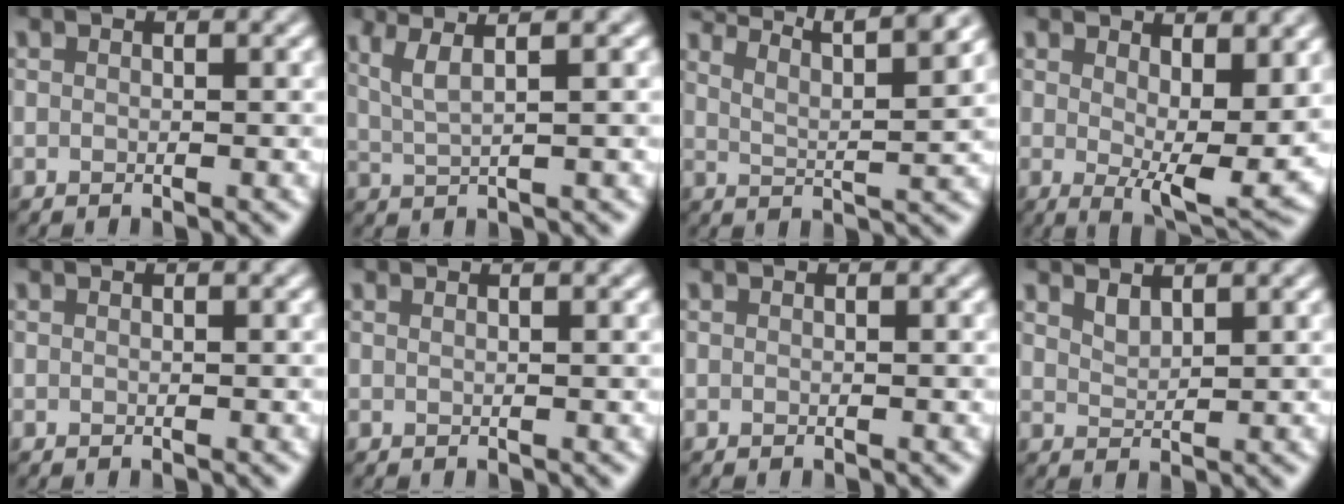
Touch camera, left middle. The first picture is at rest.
{"total": 3.9, "force": [1.9, 0.9, 3.3], "torque": [-0.052, 0.010, 0.029]}
{"total": 10.4, "force": [8.5, 2.4, 5.5], "torque": [-0.069, 0.027, 0.082]}
{"total": 6.9, "force": [1.8, 2.4, 6.2], "torque": [-0.100, -0.019, 0.034]}
{"total": 0.0}
{"total": 1.9, "force": [1.2, 0.8, 1.3], "torque": [0.002, -0.003, -0.008]}
{"total": 0.0}
{"total": 1.4, "force": [1.3, 0.3, 0.6], "torque": [-0.014, -0.004, 0.027]}